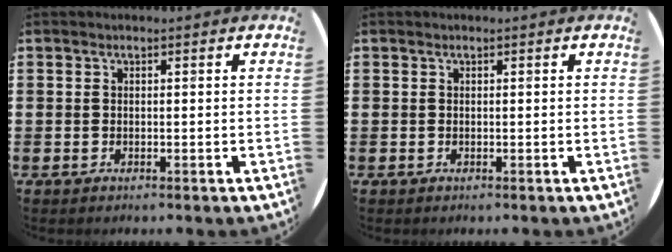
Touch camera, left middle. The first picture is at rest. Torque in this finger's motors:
{"motor_torque": [-0.06, 0.10, -0.03, -0.01]}